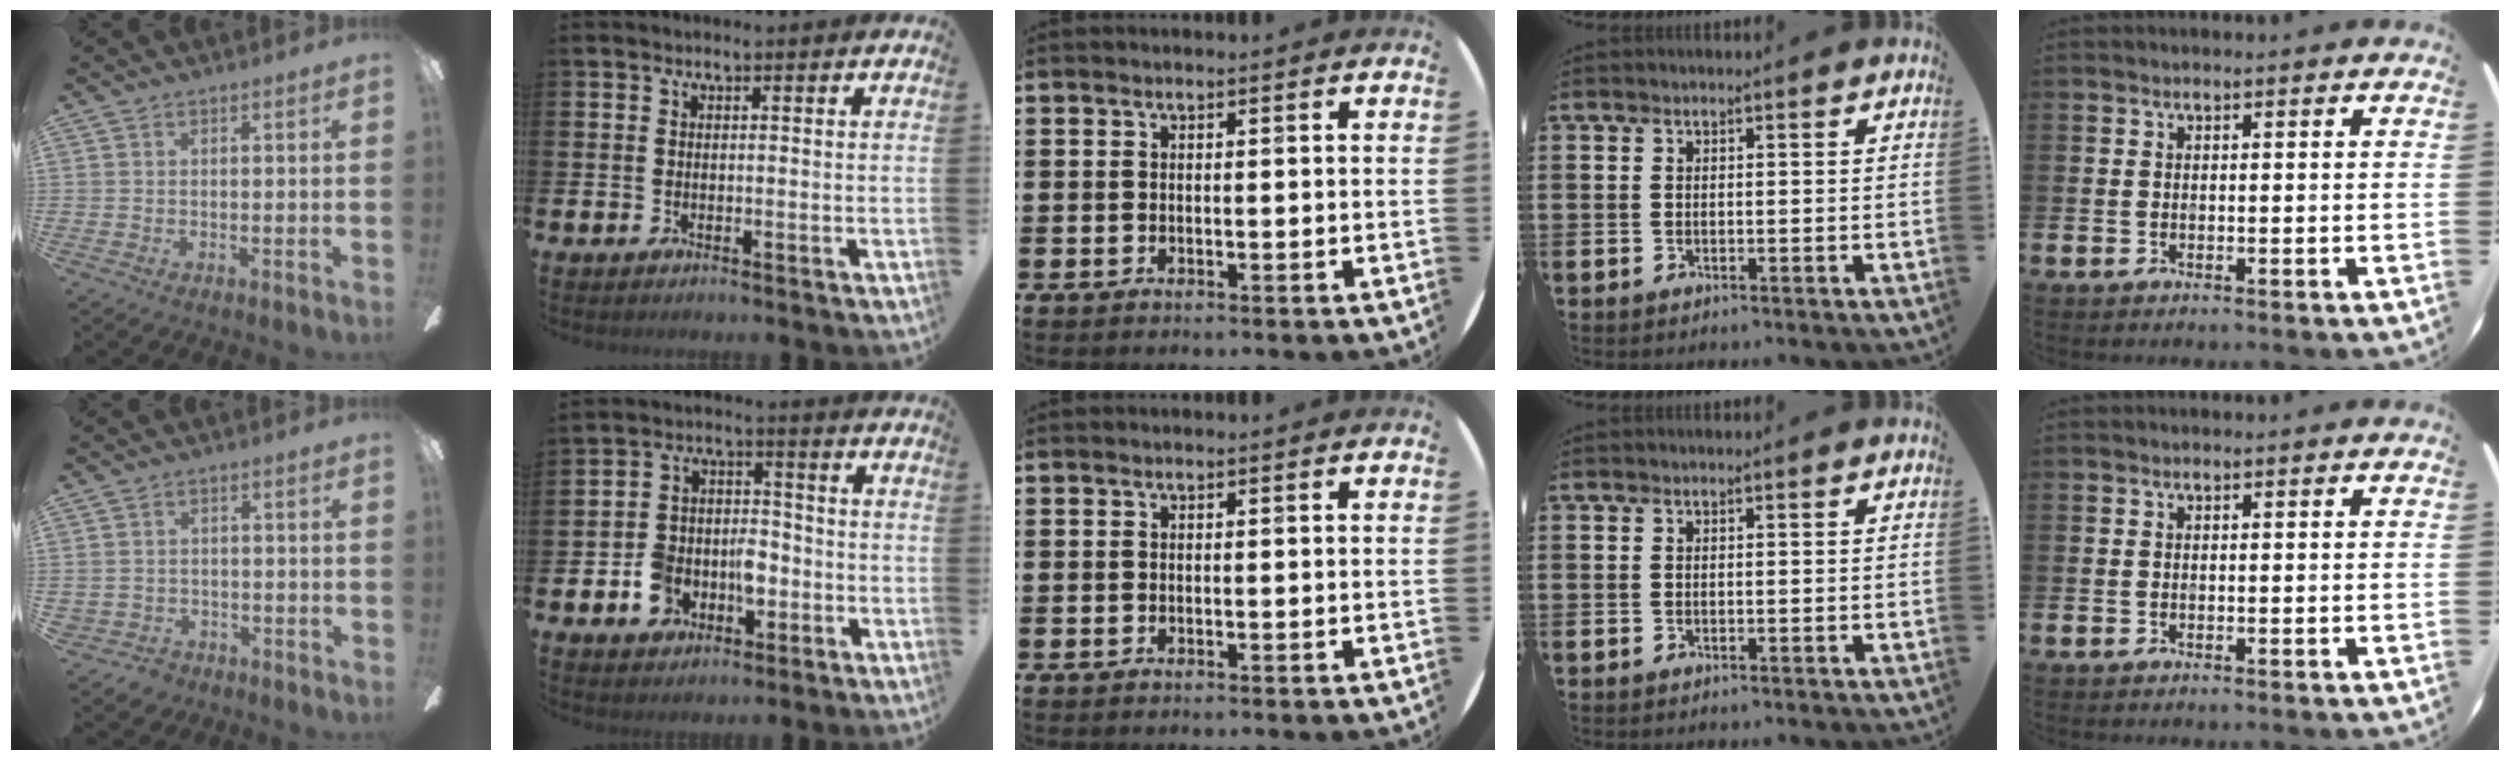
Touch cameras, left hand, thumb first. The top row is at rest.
{"thumb": {"total": 2.4, "force": [-1.2, 2.1, 0.3], "torque": [-0.015, 0.003, -0.027]}, "index": {"total": 6.2, "force": [-2.8, 4.5, 3.2], "torque": [-0.065, 0.012, -0.051]}}